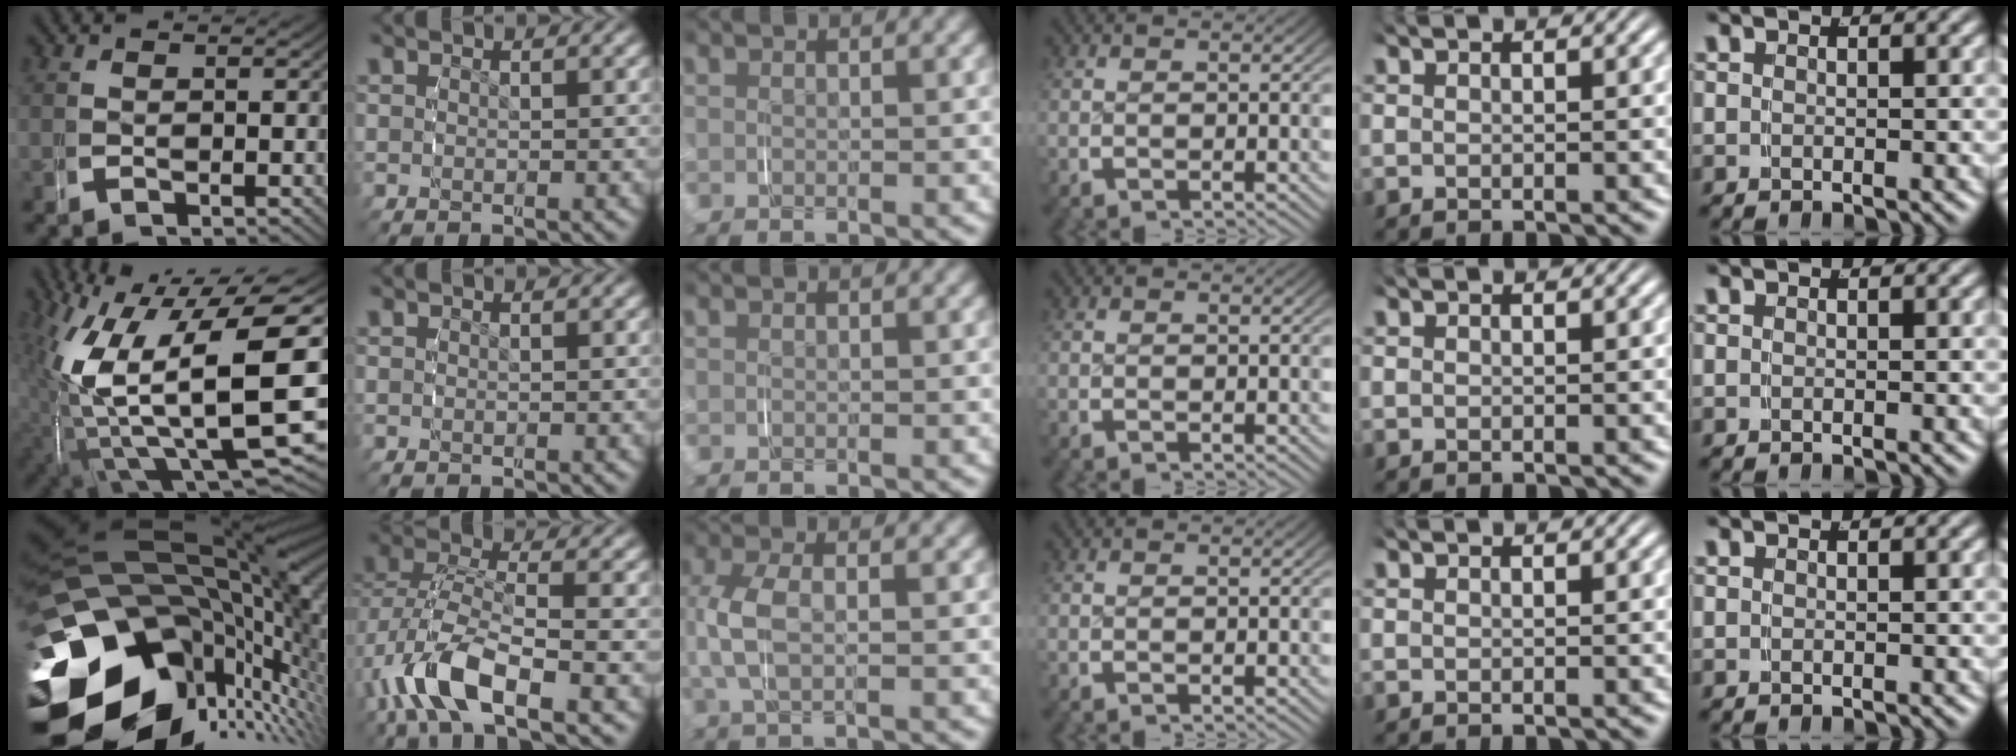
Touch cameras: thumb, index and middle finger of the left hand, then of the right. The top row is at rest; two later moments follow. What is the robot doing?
{"motion": "grasp_and_lifting", "object": "shoes"}